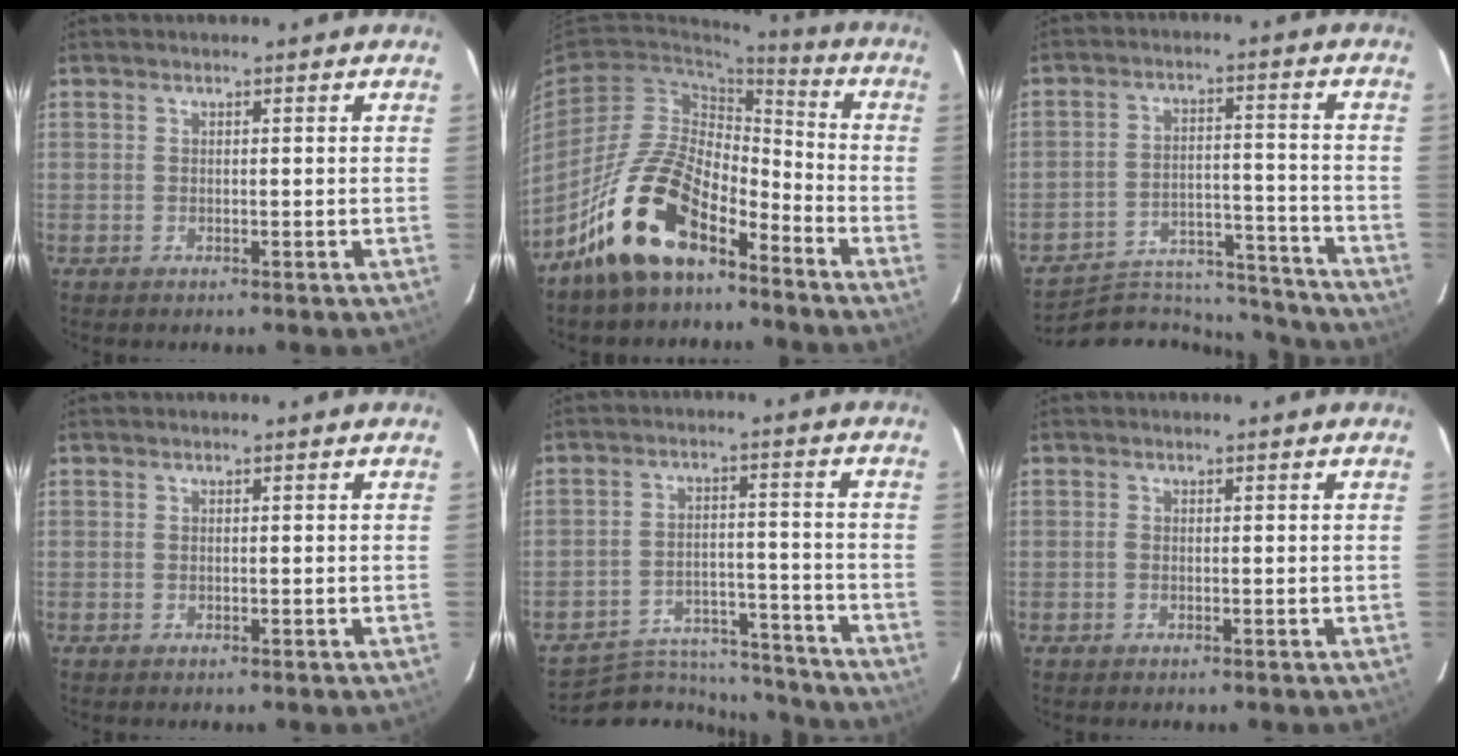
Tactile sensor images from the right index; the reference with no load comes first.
{"total": 15.7, "force": [-10.8, 6.5, 9.4], "torque": [-0.174, 0.021, -0.196]}
{"total": 17.0, "force": [-16.4, 4.1, 2.0], "torque": [-0.043, 0.036, -0.232]}
{"total": 0.0}
{"total": 13.9, "force": [-13.3, 3.5, 2.2], "torque": [-0.054, 0.022, -0.191]}
{"total": 0.0}